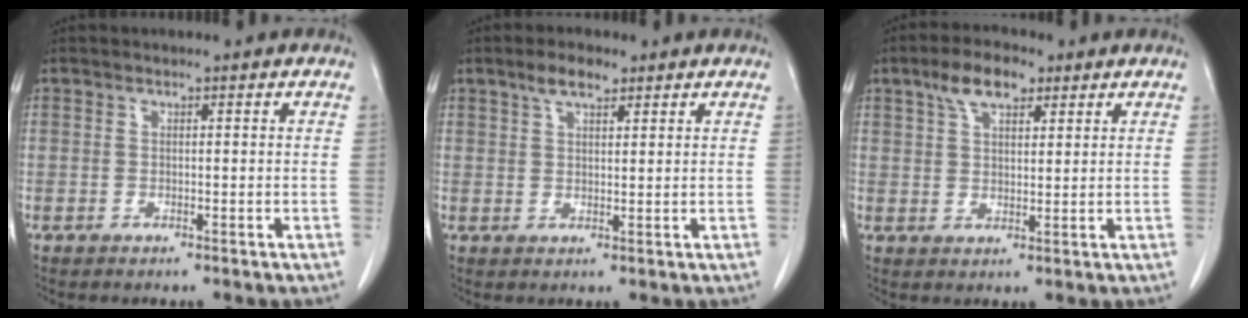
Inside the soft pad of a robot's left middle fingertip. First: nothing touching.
{"total": 3.8, "force": [2.6, 1.4, 2.4], "torque": [-0.049, 0.008, 0.047]}
{"total": 6.3, "force": [3.8, 2.7, 4.3], "torque": [-0.084, 0.017, 0.068]}